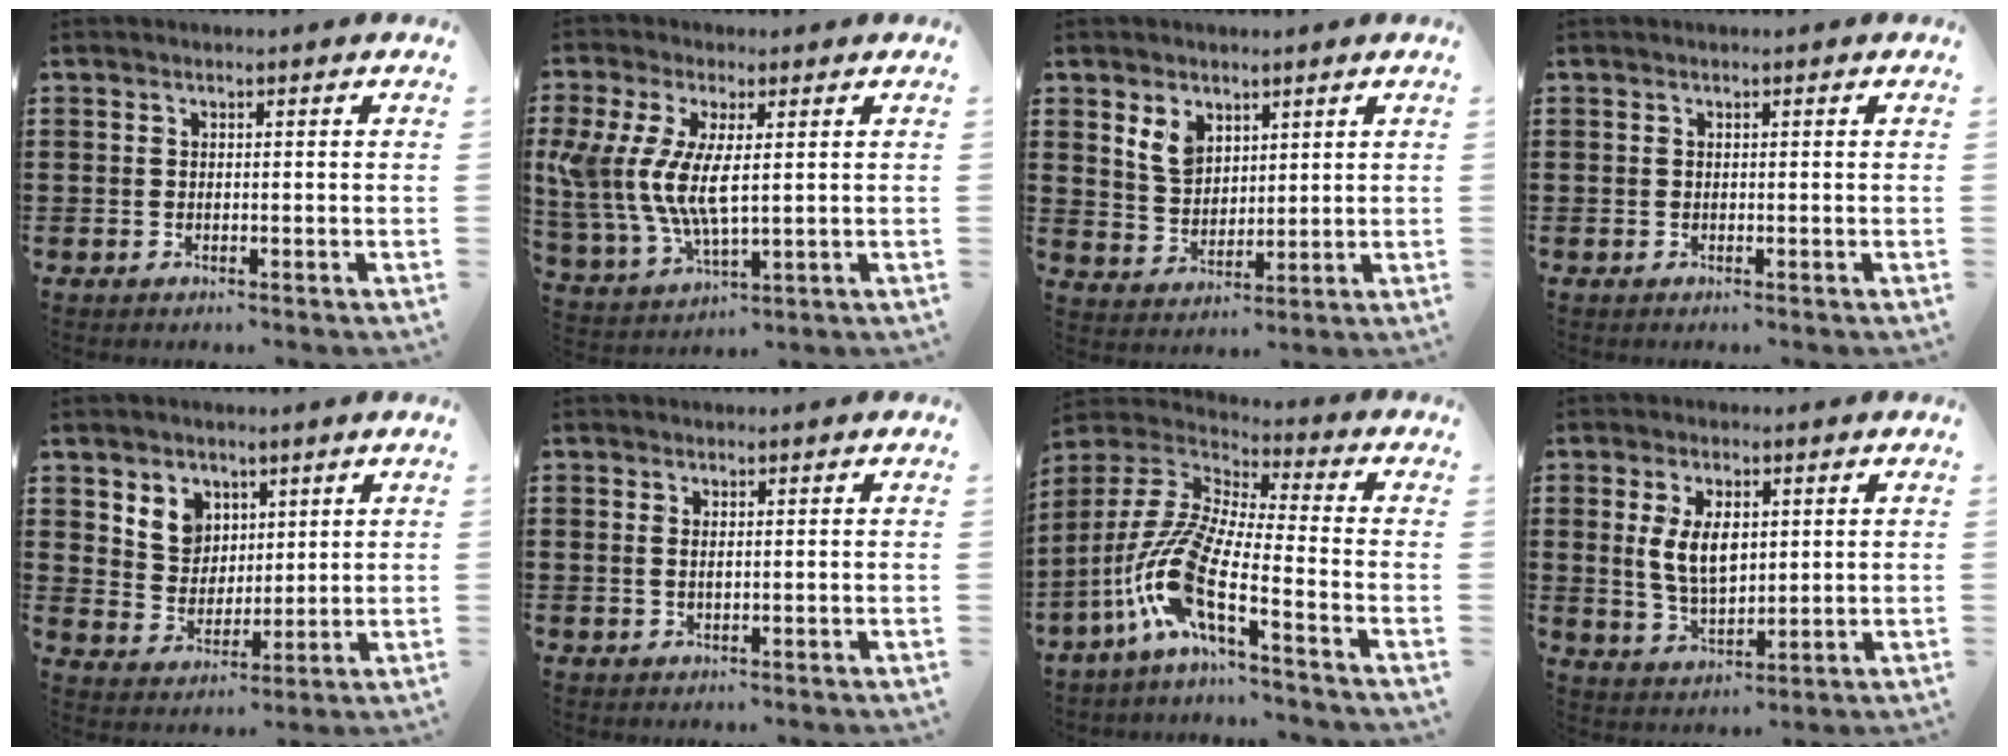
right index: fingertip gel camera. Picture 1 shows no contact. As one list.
[{"total": 9.5, "force": [1.2, 4.5, 8.3], "torque": [-0.203, -0.006, 0.015]}, {"total": 5.3, "force": [2.7, 3.7, 2.7], "torque": [-0.067, 0.013, 0.052]}, {"total": 0.0}, {"total": 5.6, "force": [2.8, 4.7, 1.0], "torque": [-0.041, 0.008, 0.052]}, {"total": 1.0, "force": [0.2, 0.3, 0.9], "torque": [-0.019, 0.002, 0.003]}, {"total": 11.5, "force": [-6.6, 1.9, 9.3], "torque": [-0.232, -0.026, -0.144]}, {"total": 6.8, "force": [1.1, 3.6, 5.6], "torque": [-0.116, 0.005, 0.015]}]